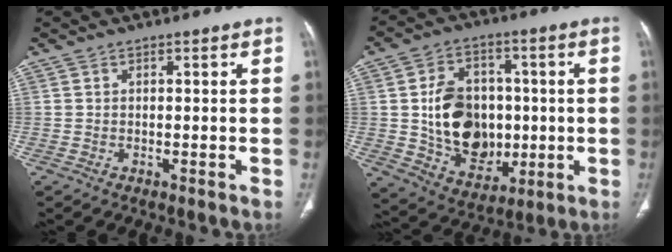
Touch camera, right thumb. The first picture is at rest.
{"total": 16.9, "force": [-0.4, 12.6, 11.3], "torque": [-0.142, 0.004, 0.012]}